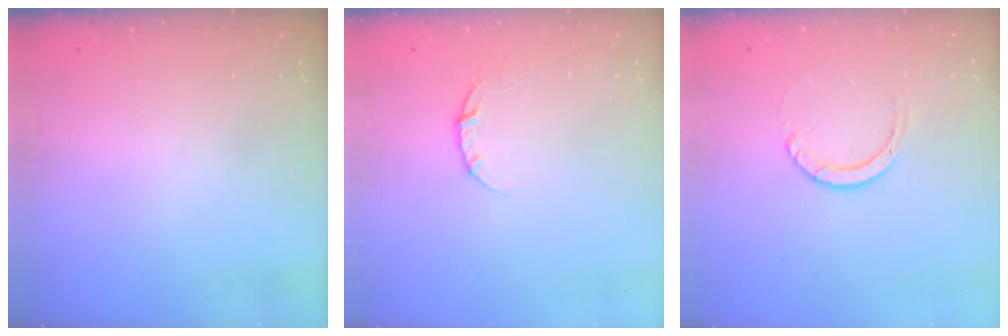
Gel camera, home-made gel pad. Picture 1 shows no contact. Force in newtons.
{"total": 3.8, "press": 3.8, "slide": 0.3}
{"total": 3.5, "press": 3.5, "slide": 0.3}